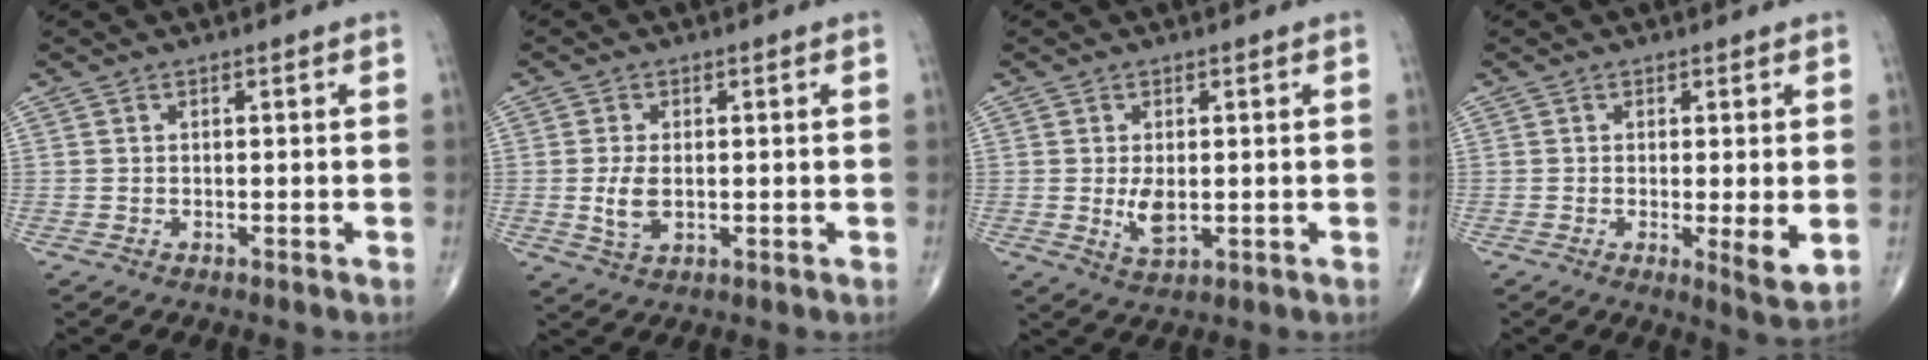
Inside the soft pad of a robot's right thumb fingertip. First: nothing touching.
{"total": 4.6, "force": [-0.1, 2.6, 3.8], "torque": [-0.076, -0.007, 0.000]}
{"total": 4.2, "force": [-0.1, 2.1, 3.6], "torque": [-0.063, -0.011, 0.003]}
{"total": 4.6, "force": [-0.3, 0.9, 4.5], "torque": [-0.075, -0.018, -0.009]}